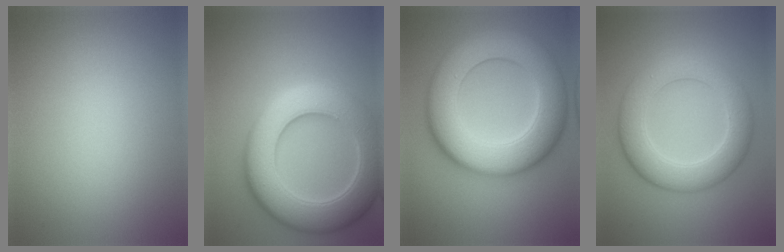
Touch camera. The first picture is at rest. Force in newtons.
{"total": 10.2, "press": 10.2, "slide": 0.7}
{"total": 11.1, "press": 11.1, "slide": 0.3}
{"total": 6.5, "press": 6.5, "slide": 0.3}